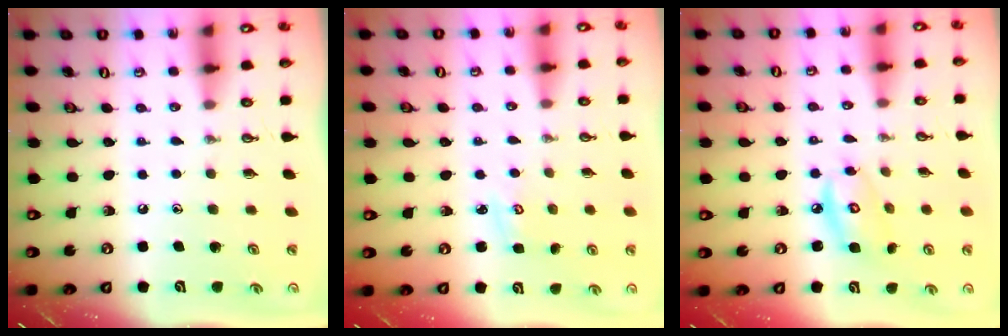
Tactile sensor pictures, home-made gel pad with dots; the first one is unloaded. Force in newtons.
{"total": 3.0, "press": 3.0, "slide": 0.3}
{"total": 8.0, "press": 8.0, "slide": 0.4}